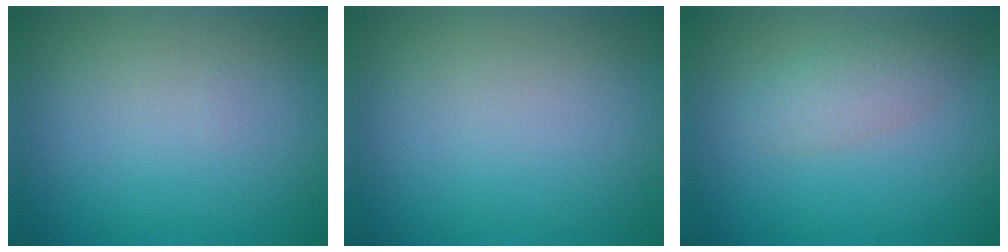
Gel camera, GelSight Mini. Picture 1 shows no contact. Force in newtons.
{"total": 0.0}
{"total": 2.4, "press": 2.4, "slide": 0.1}